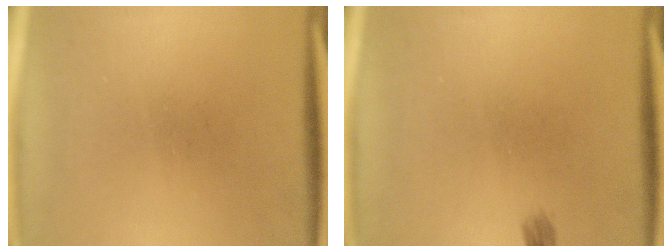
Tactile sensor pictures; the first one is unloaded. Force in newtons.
{"total": 1.0}